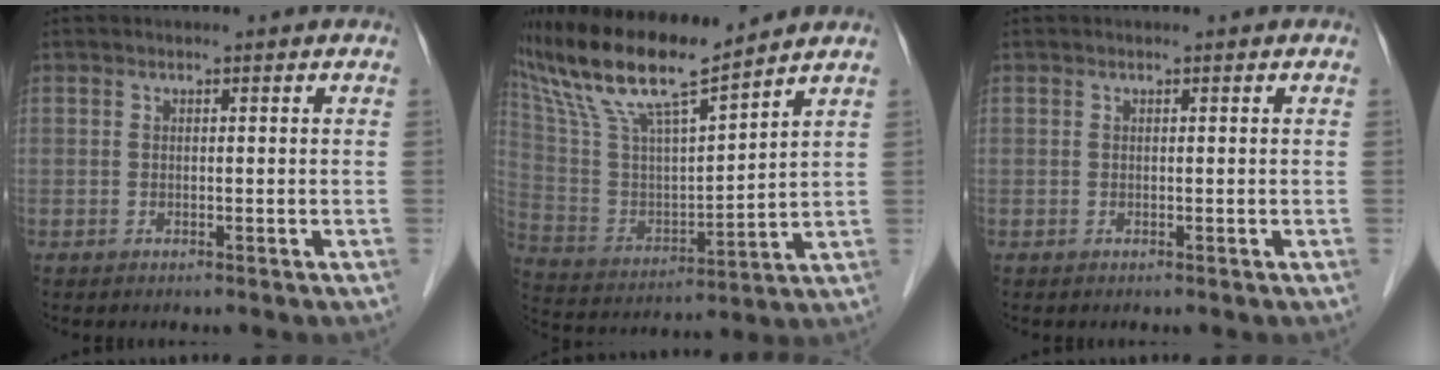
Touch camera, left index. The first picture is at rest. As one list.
[{"total": 17.9, "force": [14.4, 1.6, 10.5], "torque": [-0.205, 0.012, 0.272]}, {"total": 0.0}]